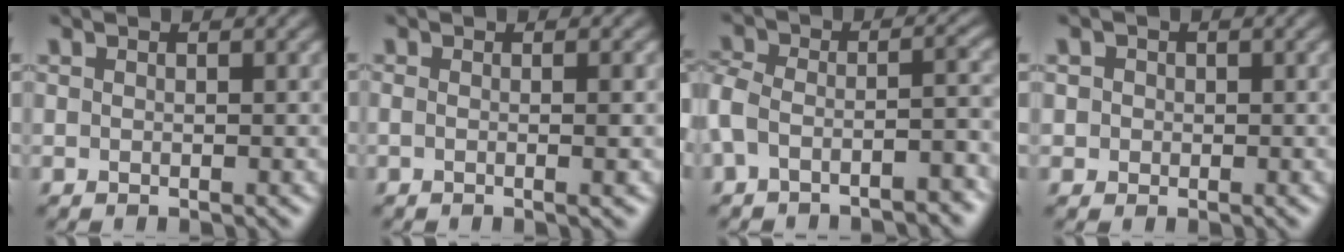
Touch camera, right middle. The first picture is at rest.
{"total": 1.3, "force": [-0.3, 0.1, 1.3], "torque": [-0.022, -0.003, -0.006]}
{"total": 7.0, "force": [-4.3, 3.0, 4.6], "torque": [-0.079, 0.000, -0.073]}
{"total": 1.4, "force": [0.3, 1.3, 0.2], "torque": [-0.001, 0.001, 0.001]}